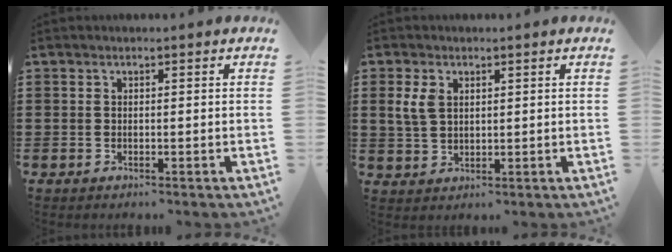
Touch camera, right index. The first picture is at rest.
{"total": 3.8, "force": [1.4, 2.4, 2.6], "torque": [-0.066, 0.006, 0.022]}